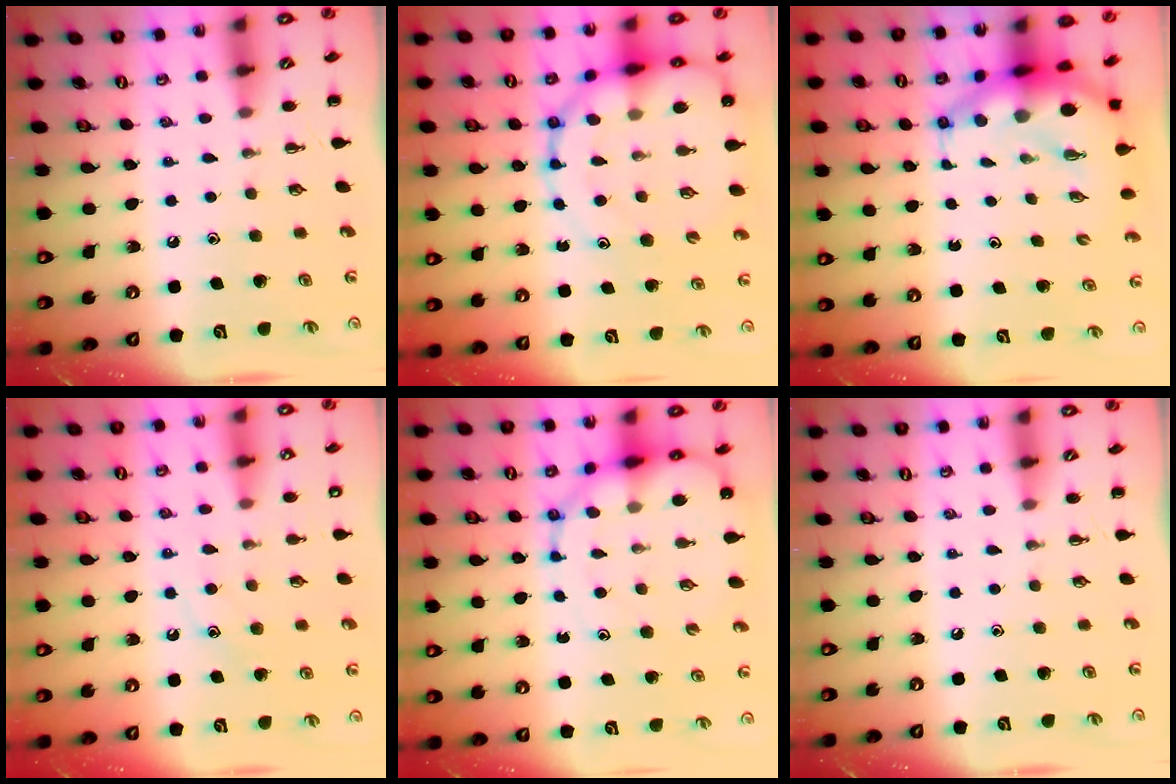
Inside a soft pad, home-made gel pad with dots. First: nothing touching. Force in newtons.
{"total": 19.0, "press": 18.5, "slide": 4.1}
{"total": 8.1, "press": 7.8, "slide": 2.1}
{"total": 10.3, "press": 10.2, "slide": 1.4}
{"total": 12.8, "press": 12.3, "slide": 3.5}
{"total": 0.0}